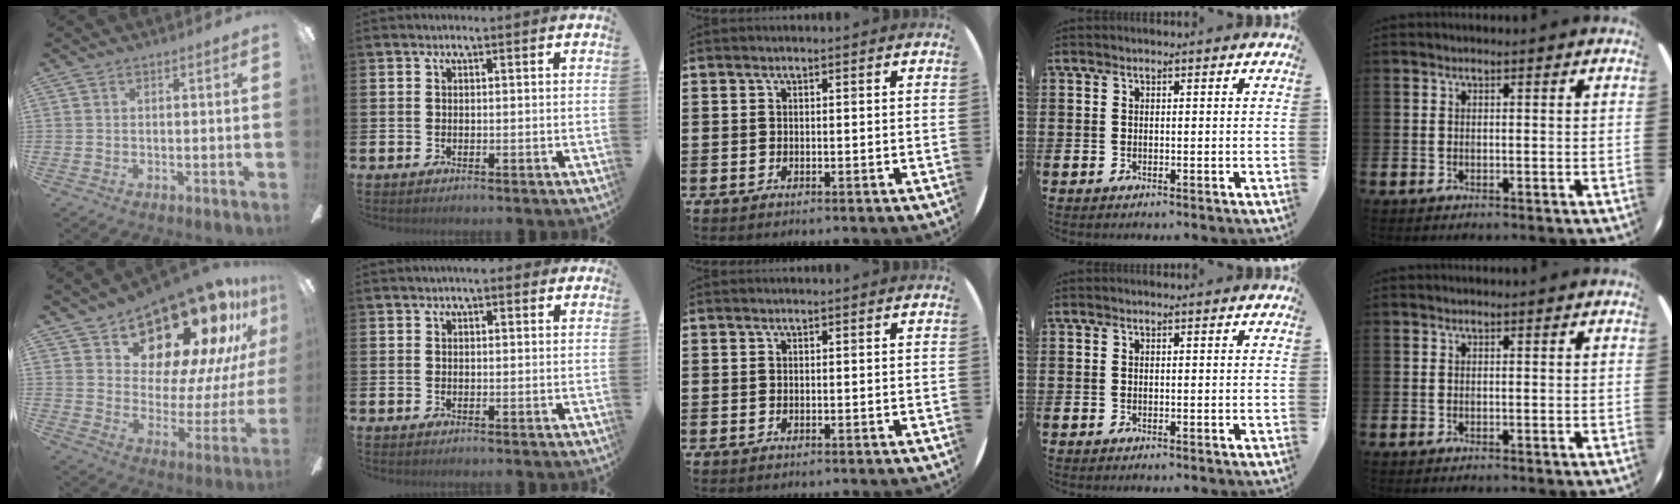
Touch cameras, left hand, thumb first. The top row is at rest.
{"thumb": {"total": 21.5, "force": [16.5, 8.9, 10.4], "torque": [-0.141, -0.132, 0.280]}, "index": {"total": 2.1, "force": [1.8, 0.7, 0.6], "torque": [-0.003, -0.001, 0.032]}}